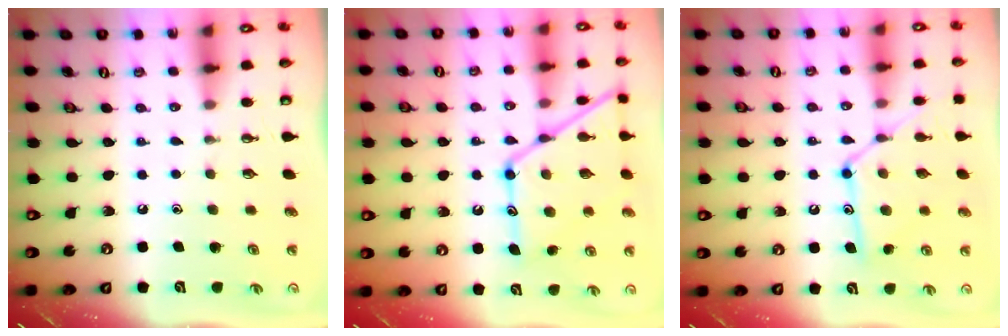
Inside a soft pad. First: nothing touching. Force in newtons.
{"total": 17.0, "press": 16.9, "slide": 1.6}
{"total": 13.2, "press": 13.1, "slide": 0.9}